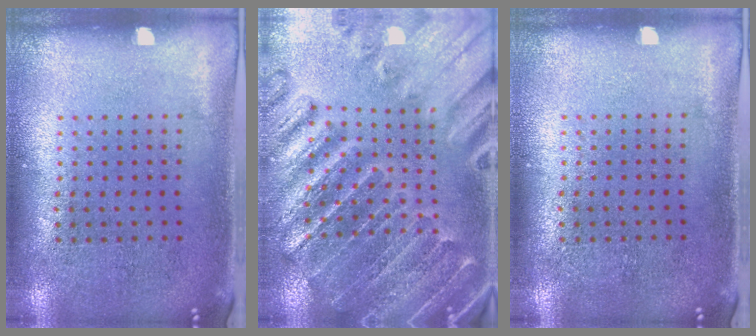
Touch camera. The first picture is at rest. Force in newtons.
{"total": 2.8, "press": 2.8, "slide": 0.4}
{"total": 0.0}